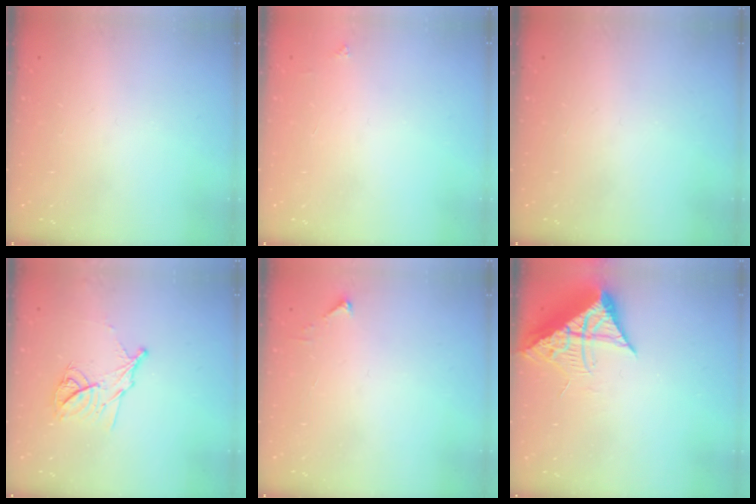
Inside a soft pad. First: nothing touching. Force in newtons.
{"total": 2.0, "press": 2.0, "slide": 0.3}
{"total": 0.0}
{"total": 11.4, "press": 11.4, "slide": 0.3}
{"total": 2.5, "press": 2.5, "slide": 0.3}
{"total": 9.7, "press": 9.7, "slide": 1.0}